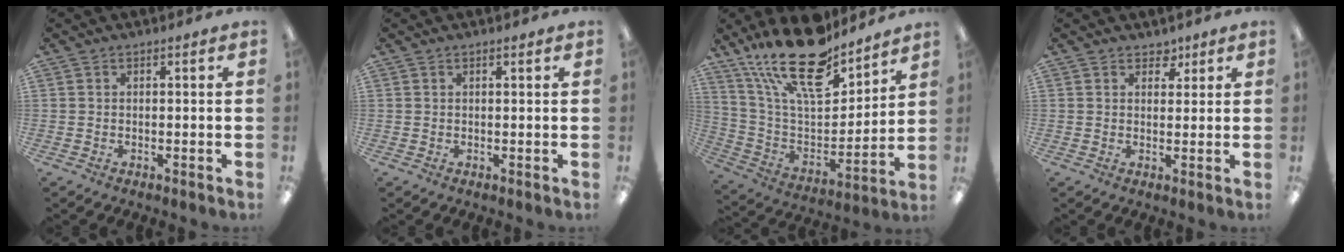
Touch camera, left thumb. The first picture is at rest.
{"total": 0.6, "force": [0.4, 0.2, 0.4], "torque": [-0.008, 0.002, 0.007]}
{"total": 22.9, "force": [16.5, 9.0, 13.1], "torque": [-0.248, -0.096, 0.290]}
{"total": 2.9, "force": [2.2, 1.8, 0.7], "torque": [0.006, -0.011, 0.035]}